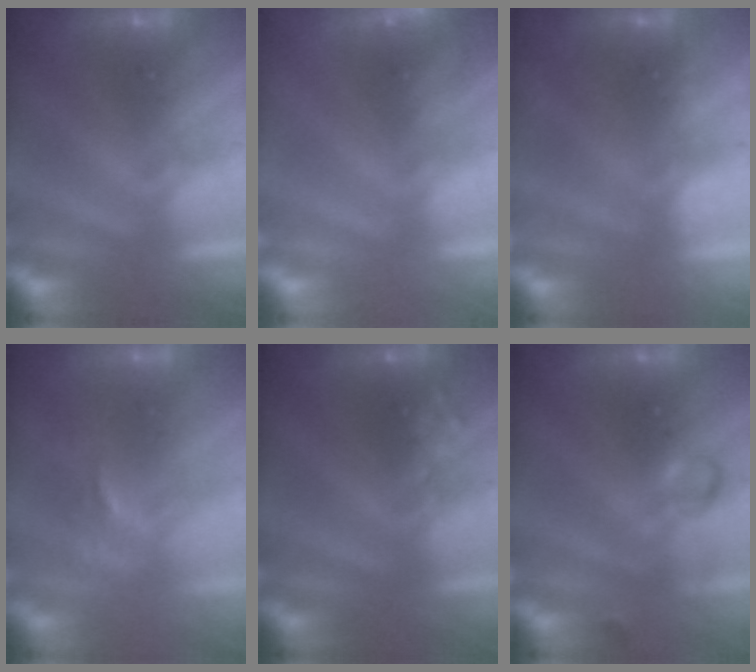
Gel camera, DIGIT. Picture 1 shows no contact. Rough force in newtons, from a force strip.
{"total": 2.5}
{"total": 2.3}
{"total": 2.8}
{"total": 2.4}
{"total": 2.8}